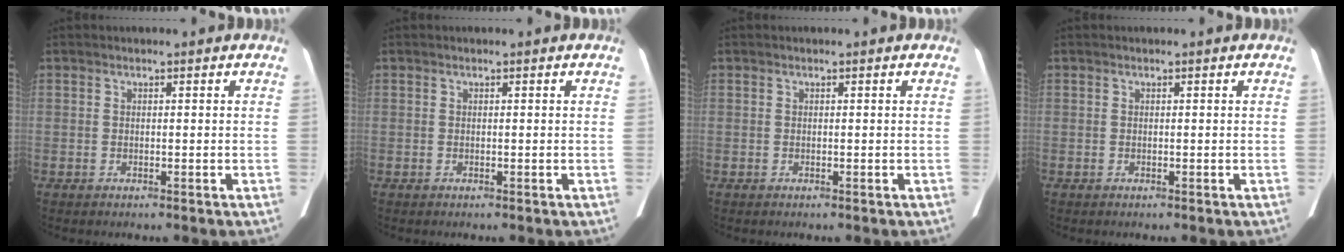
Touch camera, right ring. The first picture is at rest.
{"total": 0.0}
{"total": 0.0}
{"total": 0.0}